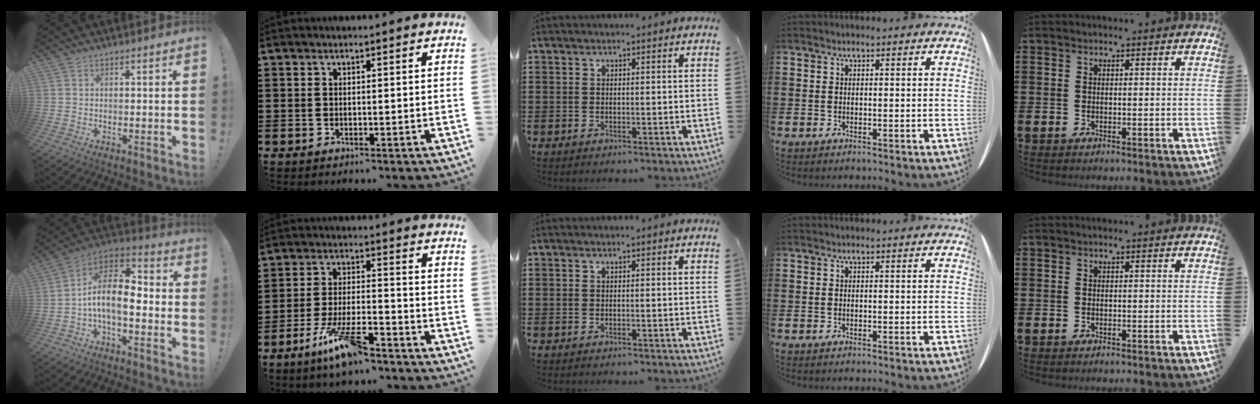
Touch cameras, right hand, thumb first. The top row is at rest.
{"thumb": {"total": 13.5, "force": [-1.6, 6.8, 11.6], "torque": [-0.225, 0.010, -0.026]}, "index": {"total": 9.7, "force": [-6.7, 2.0, 6.8], "torque": [-0.141, 0.004, -0.125]}}